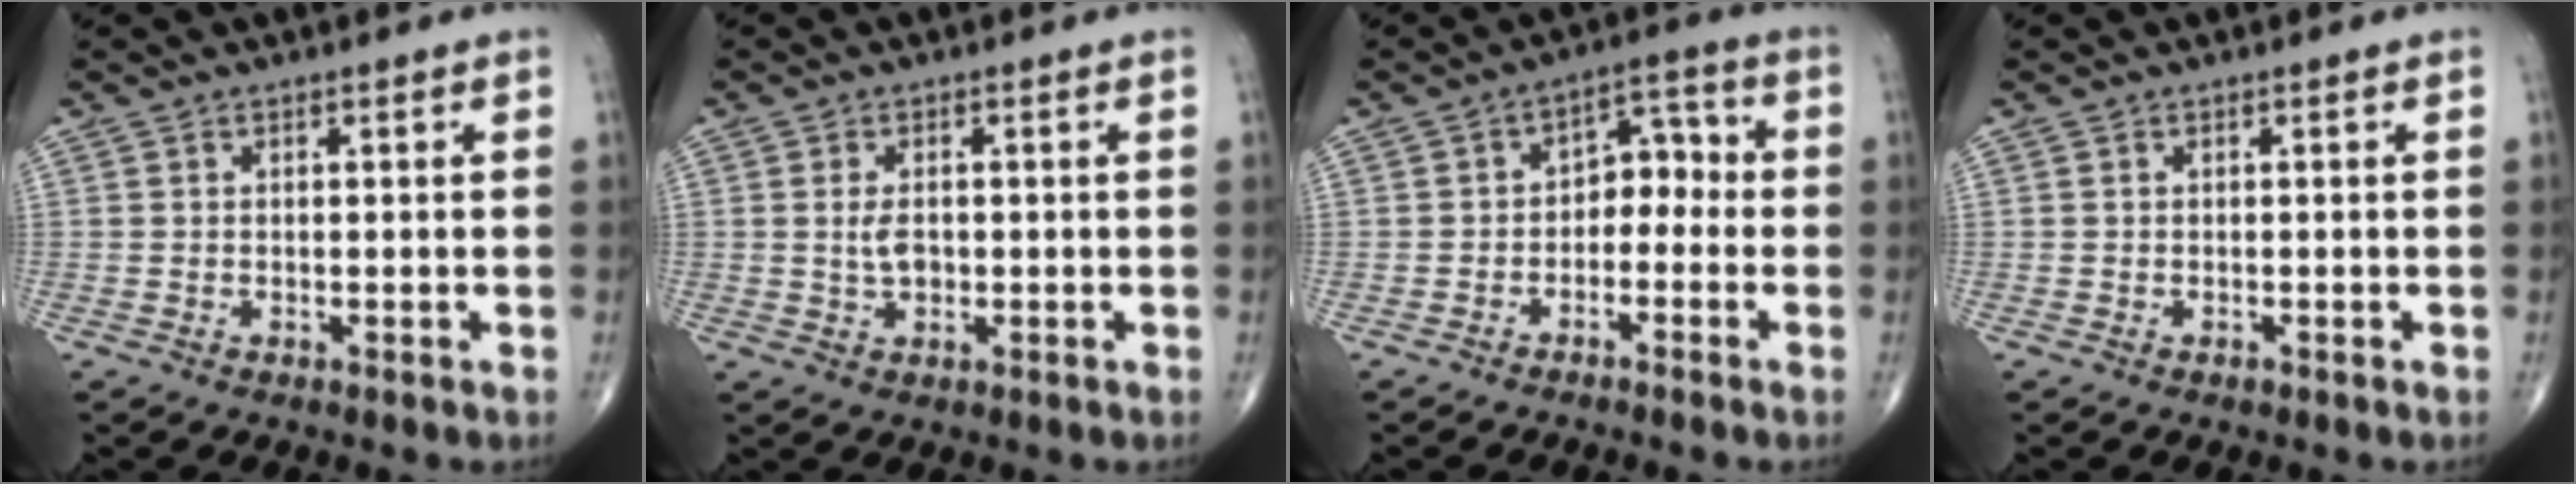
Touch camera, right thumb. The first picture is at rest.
{"total": 3.1, "force": [0.0, 1.9, 2.5], "torque": [-0.042, -0.001, 0.001]}
{"total": 6.2, "force": [-1.7, 4.2, 4.2], "torque": [-0.030, 0.043, -0.041]}
{"total": 0.0}